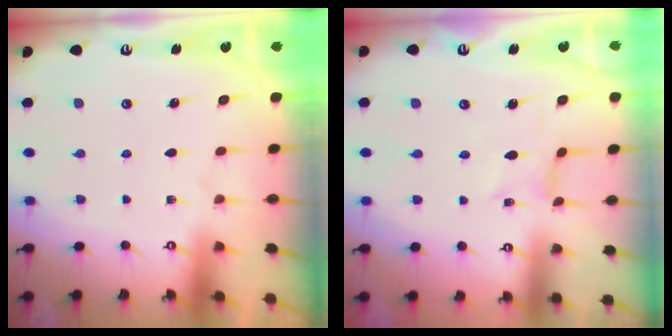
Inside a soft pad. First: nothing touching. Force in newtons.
{"total": 0.0}